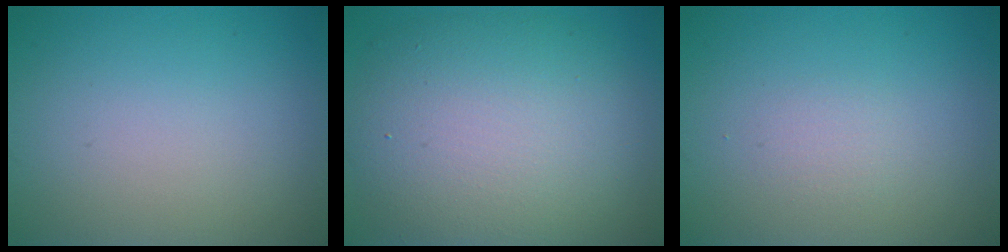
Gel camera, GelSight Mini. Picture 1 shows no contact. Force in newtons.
{"total": 10.6, "press": 10.6, "slide": 0.5}
{"total": 0.9, "press": 0.9, "slide": 0.0}